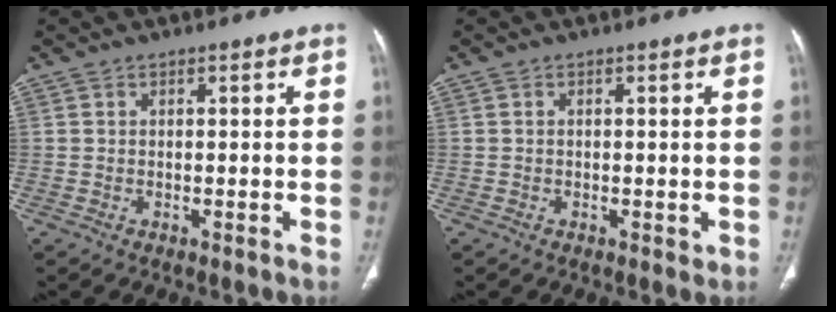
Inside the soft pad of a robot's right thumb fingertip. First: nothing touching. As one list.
[{"total": 0.7, "force": [0.0, 0.5, 0.5], "torque": [-0.007, -0.002, 0.000]}]